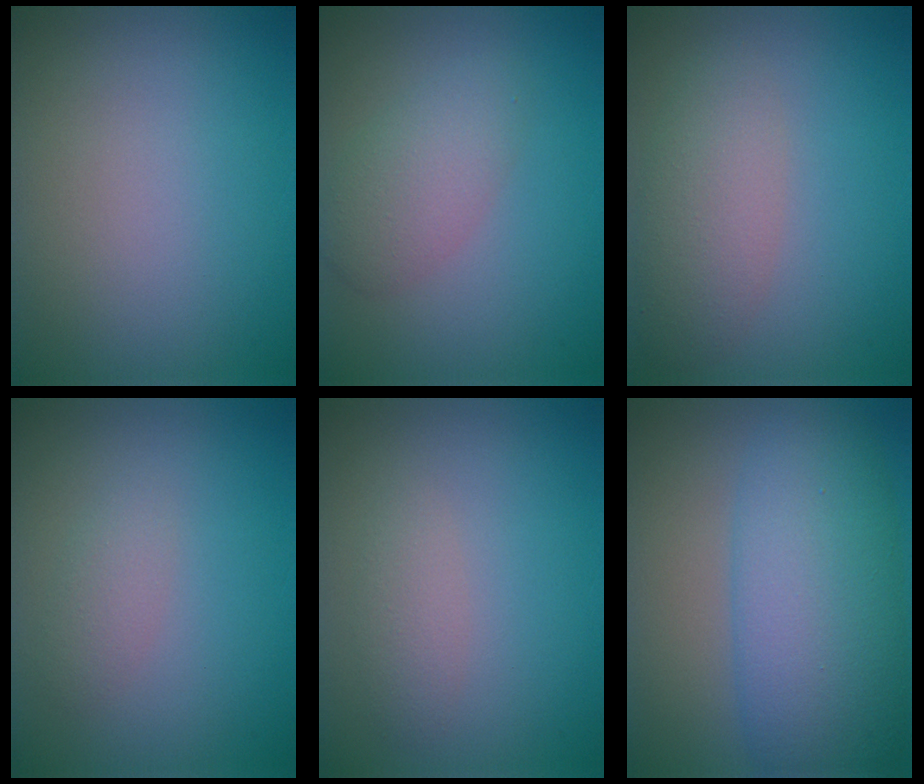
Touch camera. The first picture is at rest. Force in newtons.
{"total": 3.2, "press": 3.2, "slide": 0.1}
{"total": 3.6, "press": 3.6, "slide": 0.1}
{"total": 1.3, "press": 1.3, "slide": 0.0}
{"total": 1.5, "press": 1.5, "slide": 0.1}
{"total": 8.9, "press": 8.9, "slide": 0.1}